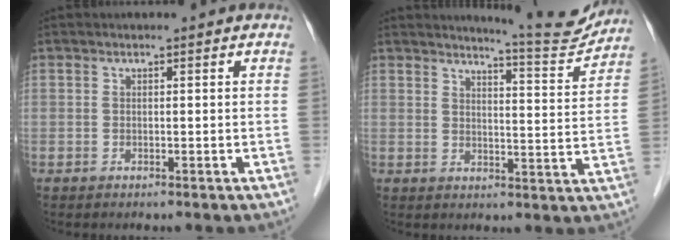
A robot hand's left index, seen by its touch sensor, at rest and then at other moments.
{"total": 8.4, "force": [8.4, -0.5, 1.0], "torque": [-0.023, -0.032, 0.105]}